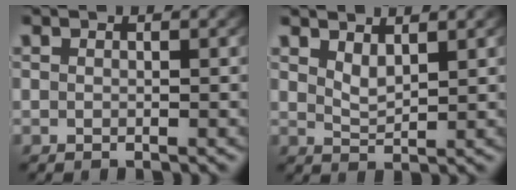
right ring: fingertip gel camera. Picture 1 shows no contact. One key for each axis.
{"total": 2.7, "fx": 2.0, "fy": 1.0, "fz": 1.5, "tx": -0.029, "ty": -0.014, "tz": 0.041}